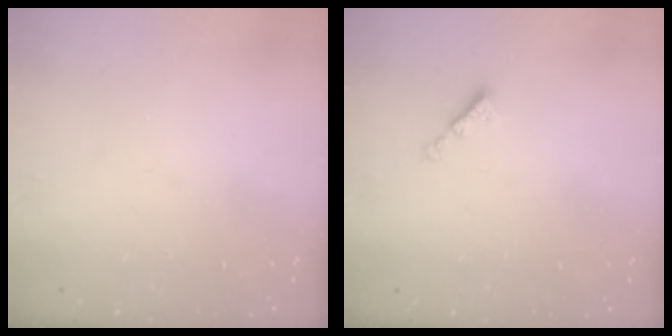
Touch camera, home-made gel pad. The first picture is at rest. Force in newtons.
{"total": 2.3, "press": 2.3, "slide": 0.4}